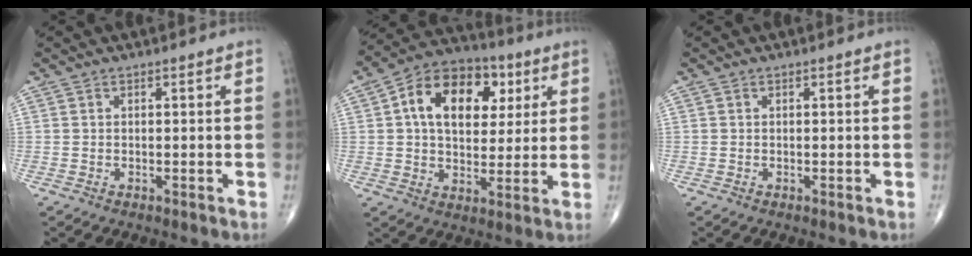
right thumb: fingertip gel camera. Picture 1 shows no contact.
{"total": 17.0, "force": [4.8, 11.1, 11.9], "torque": [-0.161, 0.007, 0.072]}
{"total": 0.0}